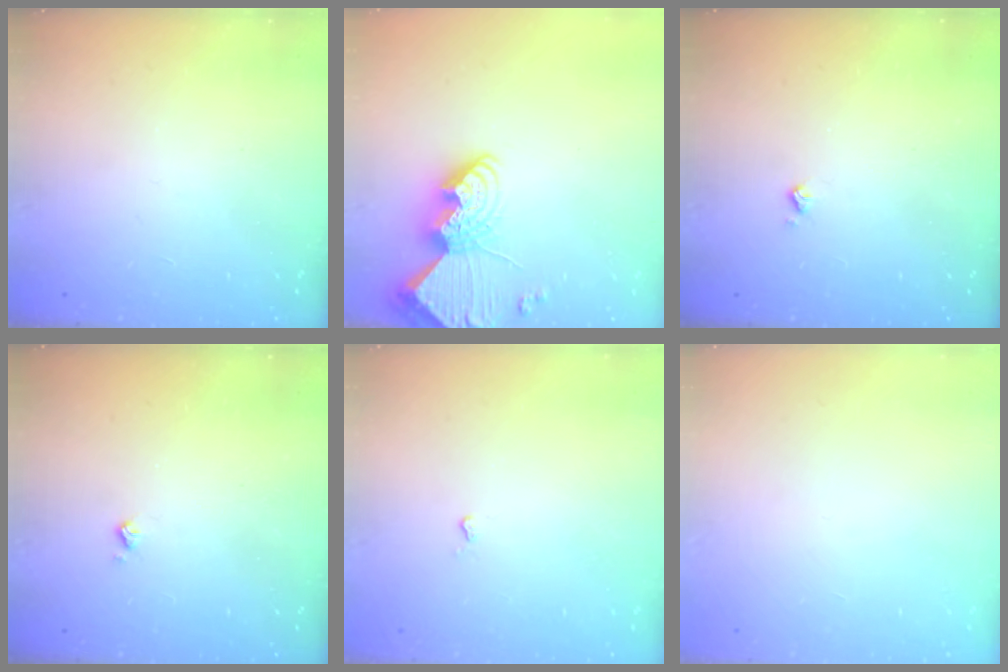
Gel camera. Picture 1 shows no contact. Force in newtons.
{"total": 10.2, "press": 10.1, "slide": 0.7}
{"total": 2.7, "press": 2.7, "slide": 0.4}
{"total": 2.7, "press": 2.7, "slide": 0.4}
{"total": 2.4, "press": 2.3, "slide": 0.5}
{"total": 0.0}